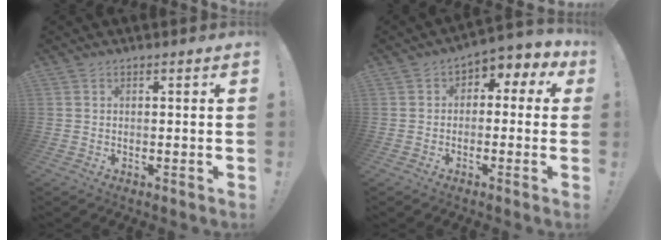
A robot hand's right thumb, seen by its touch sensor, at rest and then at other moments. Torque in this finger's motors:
{"motor_torque": [0.04, 0.04, 0.00, 0.04, 0.16]}